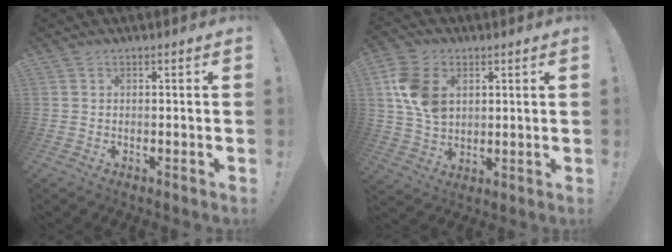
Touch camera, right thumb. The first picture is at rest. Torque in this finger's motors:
{"motor_torque": [0.13, 1.37, 0.92, 0.23, 0.49]}